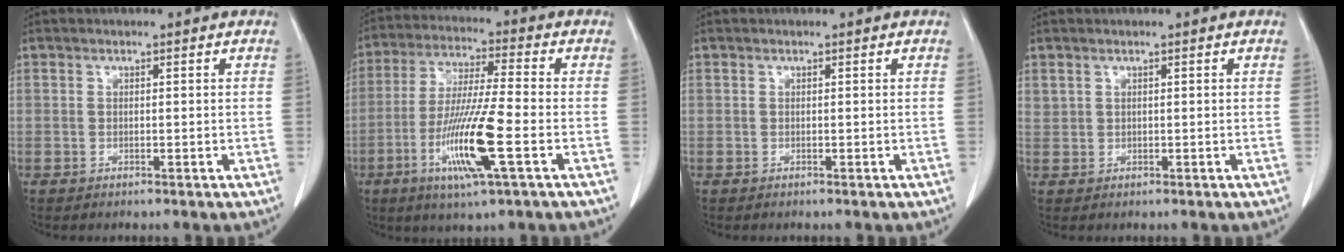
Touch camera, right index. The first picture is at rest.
{"total": 13.4, "force": [-4.5, 0.3, 12.6], "torque": [-0.251, -0.020, -0.085]}
{"total": 0.0}
{"total": 0.8, "force": [0.6, 0.6, 0.1], "torque": [0.003, 0.009, 0.013]}